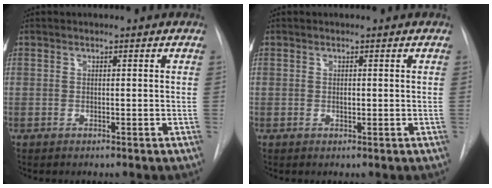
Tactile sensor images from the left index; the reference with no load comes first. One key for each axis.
{"total": 0.5, "fx": -0.3, "fy": 0.2, "fz": 0.3, "tx": -0.006, "ty": -0.005, "tz": -0.006}